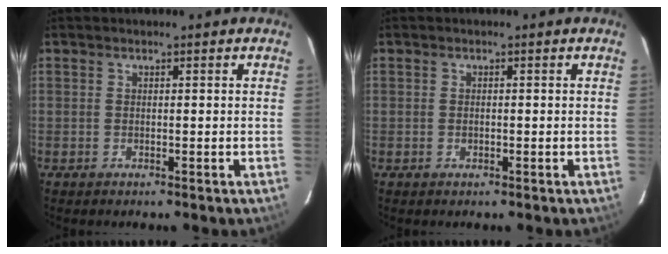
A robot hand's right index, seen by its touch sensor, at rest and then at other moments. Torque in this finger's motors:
{"motor_torque": [-0.06, -0.01, -0.02, 0.00]}